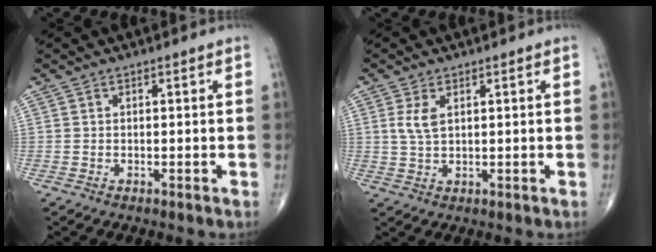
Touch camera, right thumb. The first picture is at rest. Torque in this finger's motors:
{"motor_torque": [-0.05, 0.05, 0.06, -0.01, 0.03]}